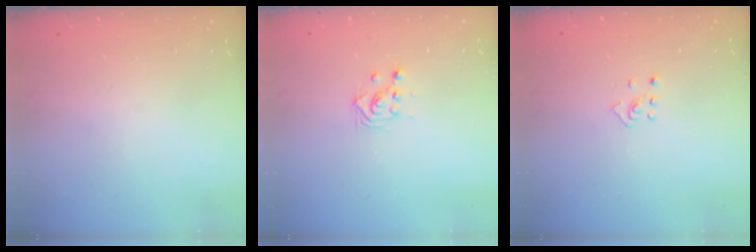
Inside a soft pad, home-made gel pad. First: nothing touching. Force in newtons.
{"total": 2.9, "press": 2.9, "slide": 0.1}
{"total": 2.5, "press": 2.4, "slide": 0.8}